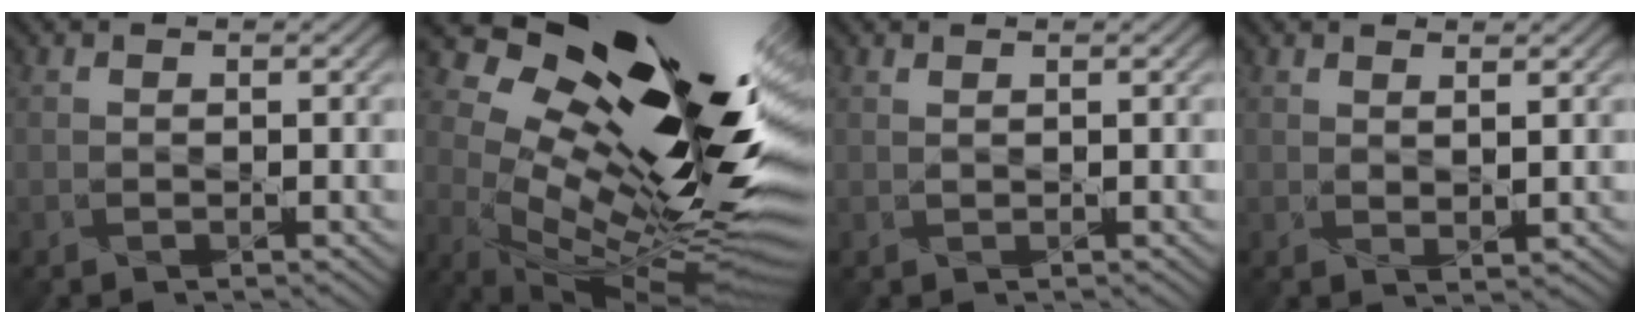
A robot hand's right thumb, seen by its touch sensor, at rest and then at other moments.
{"total": 19.0, "force": [6.9, 8.1, 15.7], "torque": [-0.251, 0.015, 0.116]}
{"total": 0.6, "force": [0.6, 0.1, 0.1], "torque": [-0.003, 0.005, 0.011]}
{"total": 1.3, "force": [1.2, 0.2, 0.6], "torque": [-0.015, -0.004, 0.025]}